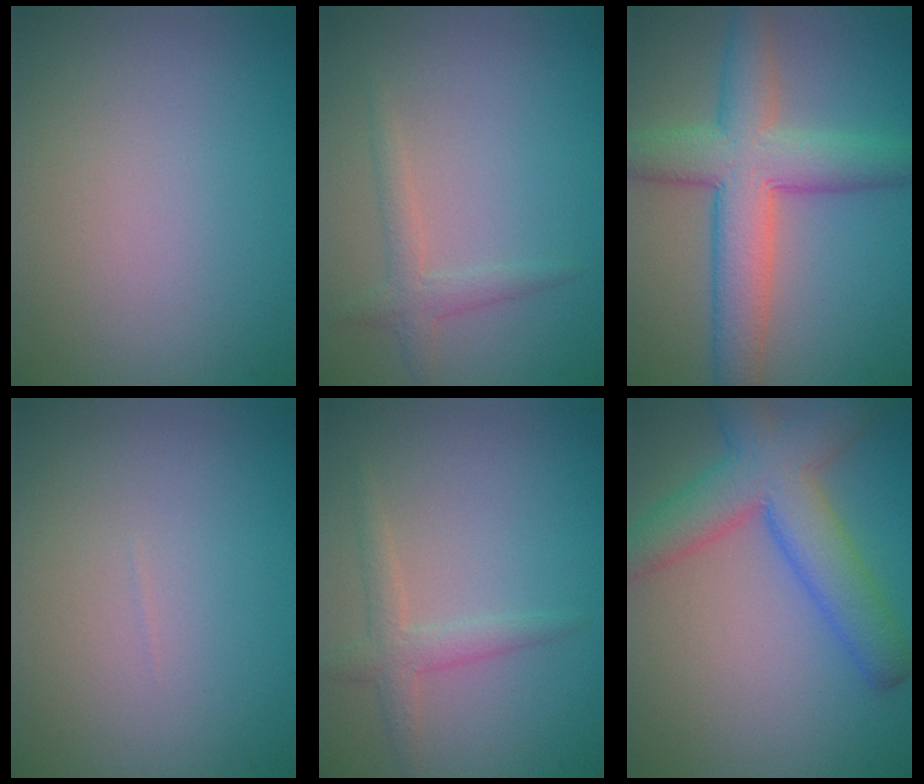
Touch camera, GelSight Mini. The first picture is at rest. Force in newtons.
{"total": 1.7, "press": 1.7, "slide": 0.0}
{"total": 7.6, "press": 7.6, "slide": 0.4}
{"total": 0.0}
{"total": 2.1, "press": 2.0, "slide": 0.1}
{"total": 7.1, "press": 7.1, "slide": 0.3}